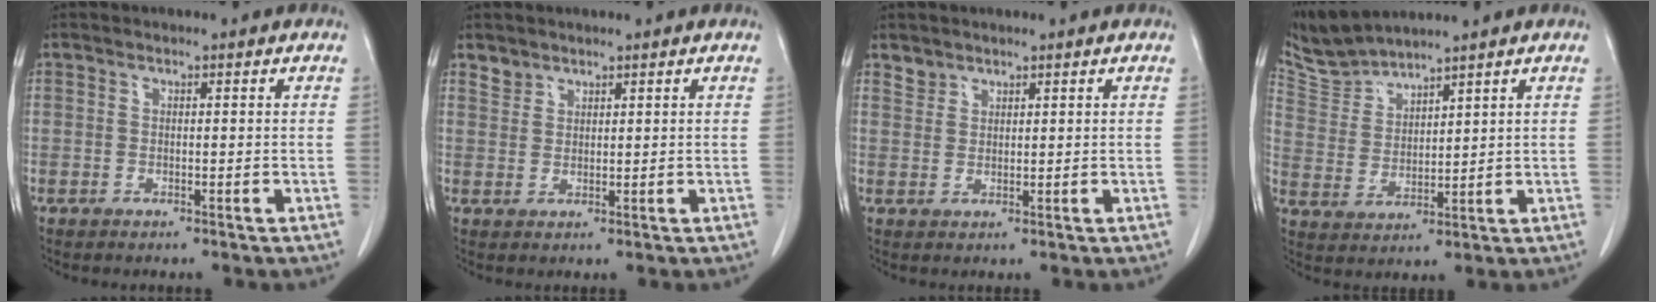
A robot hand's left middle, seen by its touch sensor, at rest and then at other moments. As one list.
[{"total": 1.8, "force": [1.5, 0.9, -0.2], "torque": [0.008, 0.004, 0.027]}, {"total": 1.7, "force": [1.5, 0.8, -0.2], "torque": [0.010, 0.003, 0.025]}, {"total": 6.0, "force": [6.0, 0.0, 0.5], "torque": [-0.025, 0.005, 0.132]}]